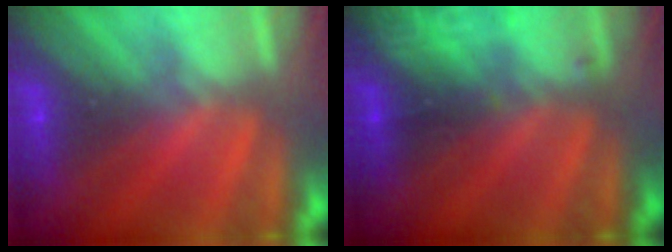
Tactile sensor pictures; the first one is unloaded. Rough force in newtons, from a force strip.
{"total": 2.9}